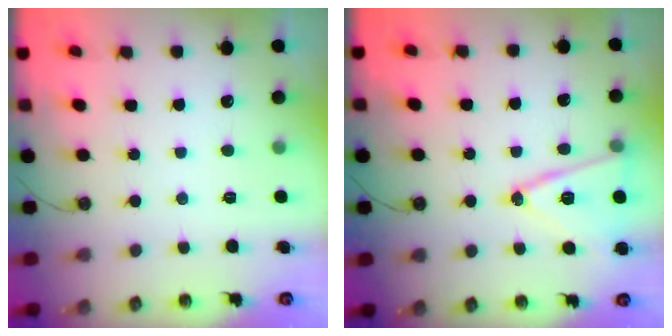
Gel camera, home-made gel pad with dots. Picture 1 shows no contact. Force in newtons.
{"total": 14.2, "press": 13.8, "slide": 3.5}